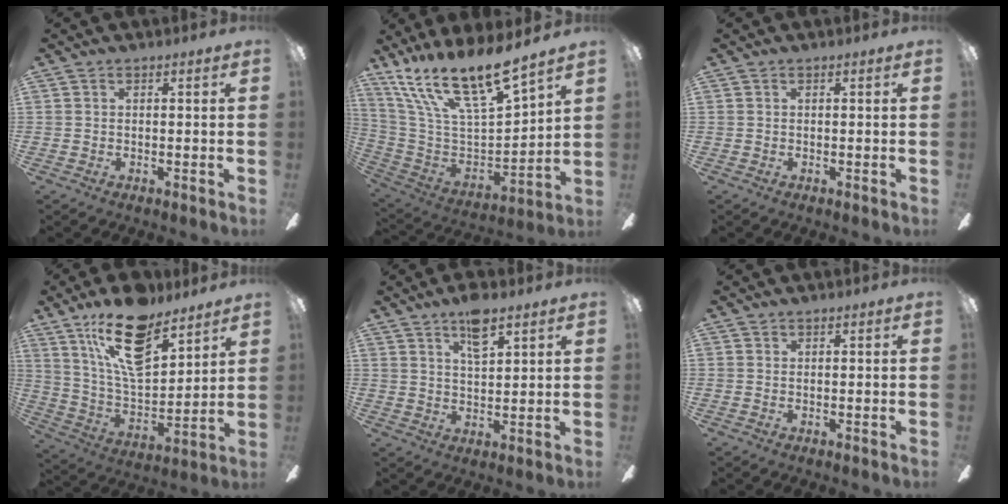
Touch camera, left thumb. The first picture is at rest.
{"total": 19.1, "force": [14.5, 4.9, 11.5], "torque": [-0.232, -0.110, 0.250]}
{"total": 0.0}
{"total": 19.6, "force": [12.7, 8.5, 12.2], "torque": [-0.222, -0.061, 0.220]}
{"total": 7.4, "force": [5.1, 2.4, 4.7], "torque": [-0.072, -0.022, 0.086]}
{"total": 0.0}